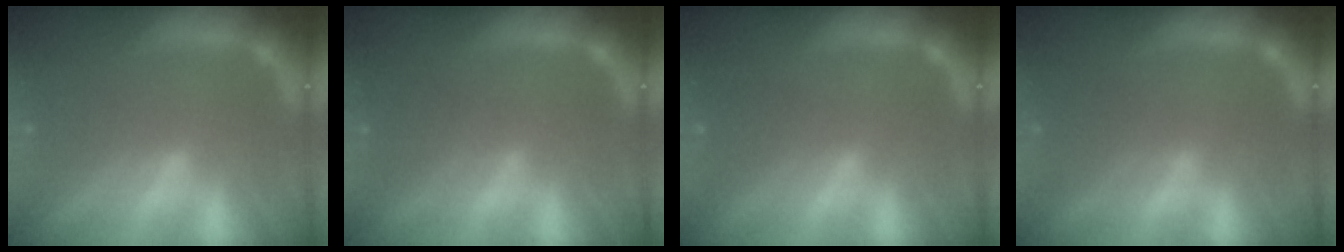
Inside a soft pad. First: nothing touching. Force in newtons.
{"total": 2.5}
{"total": 2.0}
{"total": 2.5}